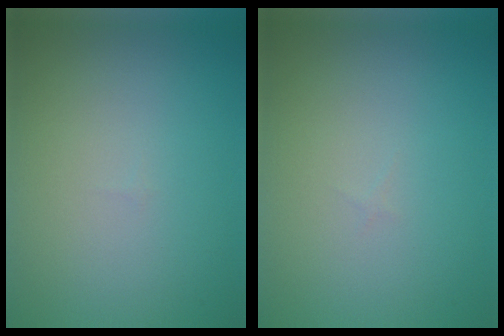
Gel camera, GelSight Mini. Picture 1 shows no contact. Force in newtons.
{"total": 0.0}